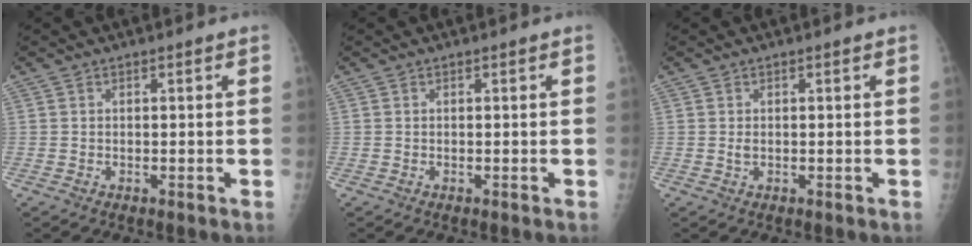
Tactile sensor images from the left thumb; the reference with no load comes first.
{"total": 0.0}
{"total": 1.3, "force": [0.2, 0.7, 1.1], "torque": [-0.016, 0.002, 0.005]}